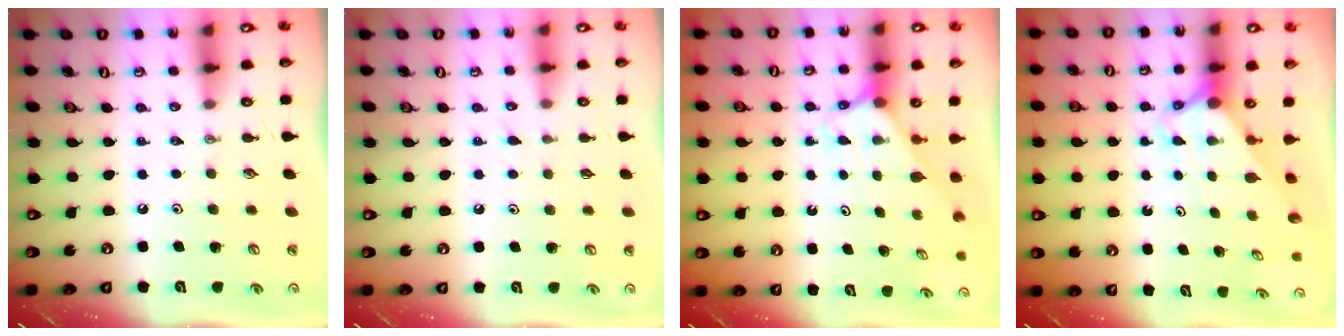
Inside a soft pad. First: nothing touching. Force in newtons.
{"total": 6.4, "press": 6.3, "slide": 0.6}
{"total": 3.5, "press": 3.4, "slide": 0.2}
{"total": 2.7, "press": 2.7, "slide": 0.0}